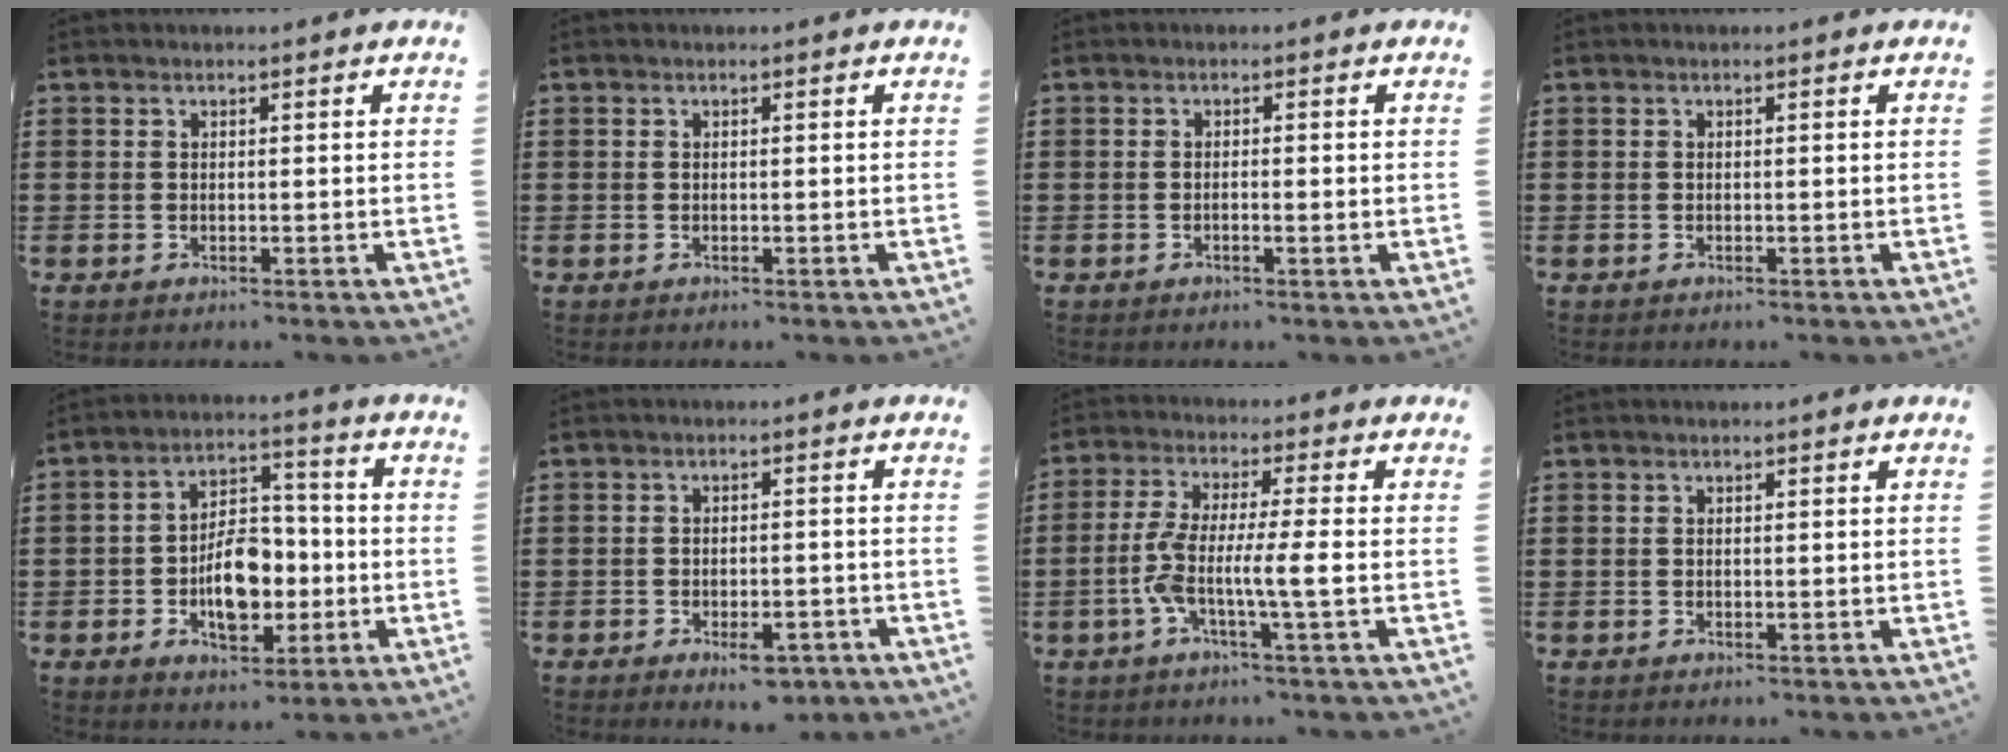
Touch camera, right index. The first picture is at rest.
{"total": 0.0}
{"total": 0.9, "force": [-0.4, -0.1, 0.8], "torque": [-0.014, -0.004, -0.007]}
{"total": 0.0}
{"total": 8.8, "force": [-1.9, 5.4, 6.6], "torque": [-0.090, 0.003, -0.038]}
{"total": 3.7, "force": [-2.7, 1.3, 2.1], "torque": [-0.033, 0.007, -0.050]}
{"total": 7.8, "force": [-2.2, 0.5, 7.5], "torque": [-0.158, -0.012, -0.051]}
{"total": 0.0}